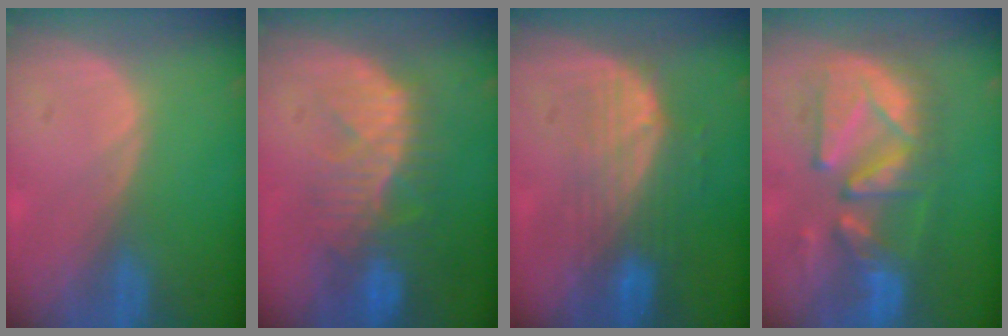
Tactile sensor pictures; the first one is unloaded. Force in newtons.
{"total": 10.3, "press": 8.9, "slide": 5.2}
{"total": 7.7, "press": 6.9, "slide": 3.5}
{"total": 11.1, "press": 10.7, "slide": 3.1}